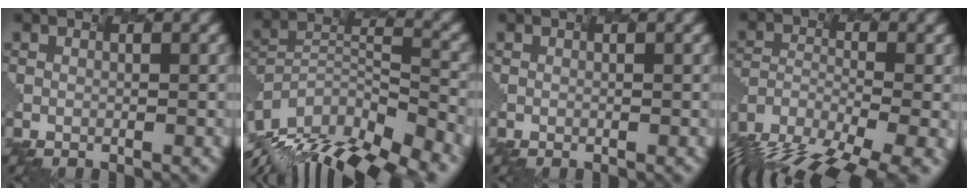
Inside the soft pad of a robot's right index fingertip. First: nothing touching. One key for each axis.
{"total": 14.0, "fx": -12.1, "fy": 4.0, "fz": 5.6, "tx": -0.136, "ty": 0.004, "tz": -0.164}
{"total": 0.0}
{"total": 13.7, "fx": -12.0, "fy": 3.1, "fz": 5.9, "tx": -0.153, "ty": -0.034, "tz": -0.155}